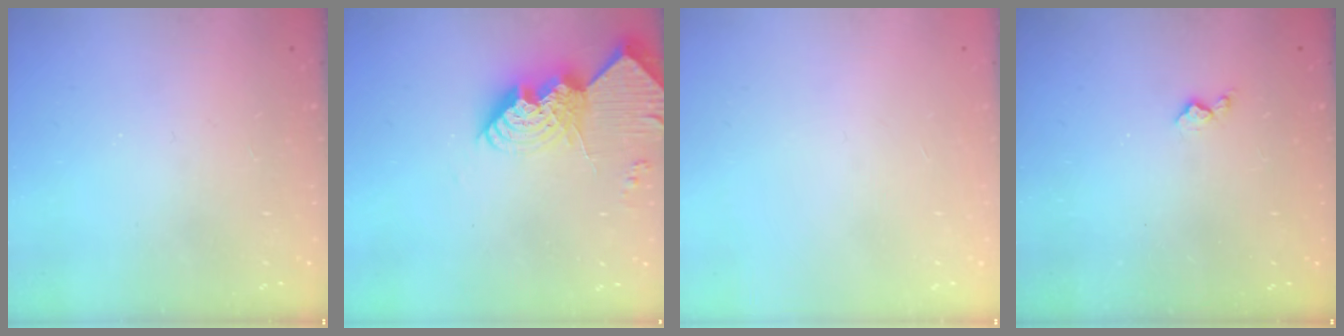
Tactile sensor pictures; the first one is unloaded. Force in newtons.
{"total": 14.5, "press": 14.4, "slide": 1.6}
{"total": 0.0}
{"total": 4.6, "press": 4.5, "slide": 0.7}